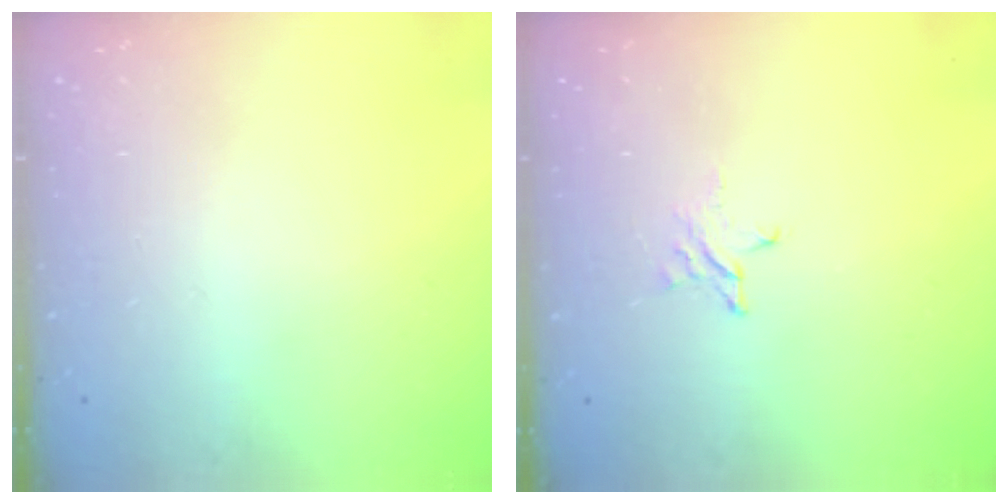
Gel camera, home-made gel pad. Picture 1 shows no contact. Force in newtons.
{"total": 3.0, "press": 3.0, "slide": 0.4}